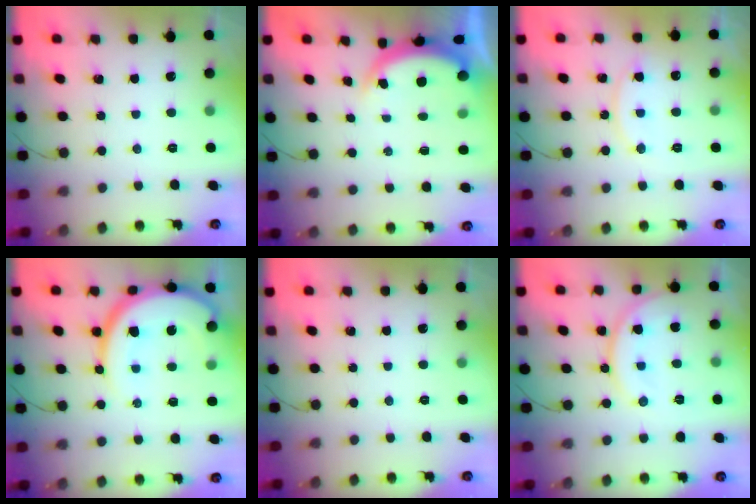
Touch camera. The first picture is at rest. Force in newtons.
{"total": 5.0, "press": 4.8, "slide": 1.3}
{"total": 9.4, "press": 9.4, "slide": 0.7}
{"total": 15.6, "press": 15.5, "slide": 1.6}
{"total": 0.0}
{"total": 12.1, "press": 12.1, "slide": 0.5}